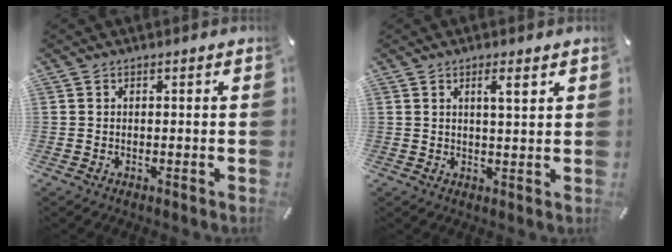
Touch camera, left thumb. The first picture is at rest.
{"total": 4.2, "force": [1.8, 0.6, 3.7], "torque": [-0.061, -0.005, 0.025]}